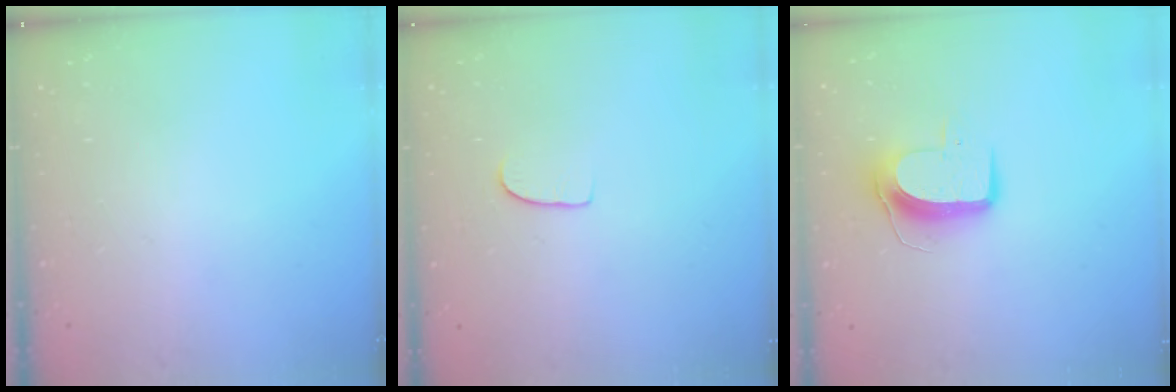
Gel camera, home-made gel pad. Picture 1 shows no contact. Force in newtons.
{"total": 5.3, "press": 5.3, "slide": 0.5}
{"total": 9.5, "press": 9.5, "slide": 0.5}